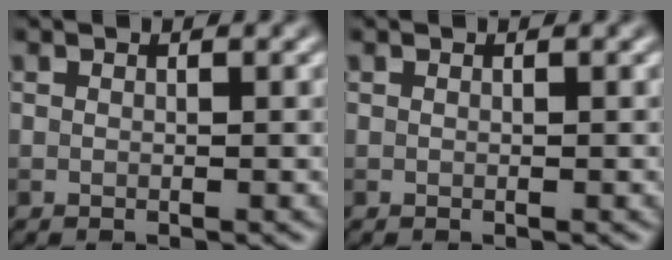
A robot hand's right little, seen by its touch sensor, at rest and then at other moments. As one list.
[{"total": 0.0}]